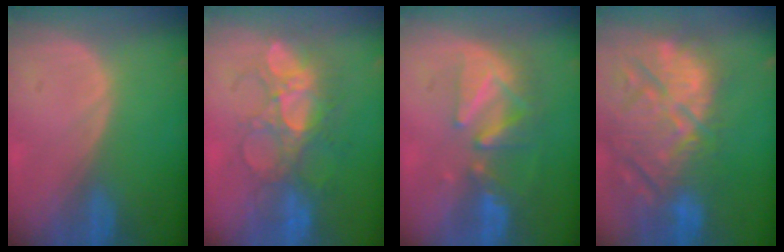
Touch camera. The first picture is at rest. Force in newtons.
{"total": 8.7, "press": 8.4, "slide": 2.4}
{"total": 8.4, "press": 7.8, "slide": 3.2}
{"total": 15.2, "press": 13.0, "slide": 7.9}